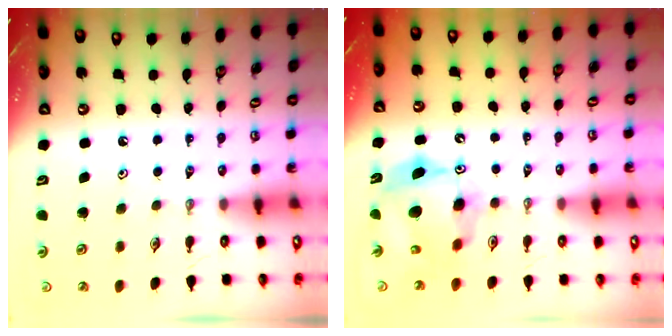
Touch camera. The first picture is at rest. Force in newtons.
{"total": 12.1, "press": 12.1, "slide": 1.2}